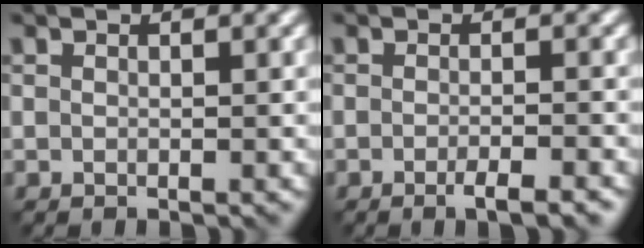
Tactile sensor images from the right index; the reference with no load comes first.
{"total": 2.7, "force": [-1.5, 0.5, 2.1], "torque": [-0.025, -0.001, -0.029]}